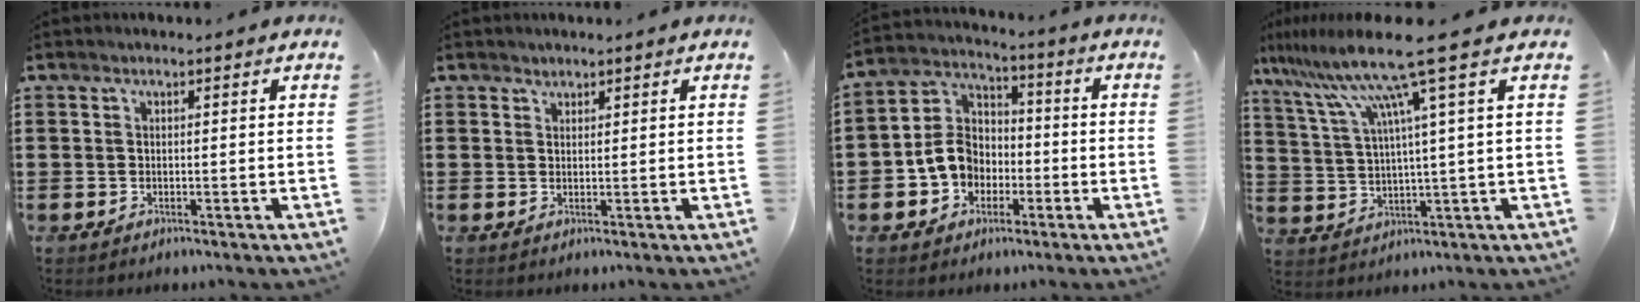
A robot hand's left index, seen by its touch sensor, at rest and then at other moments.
{"total": 1.2, "force": [1.1, 0.4, -0.1], "torque": [-0.001, 0.000, 0.023]}
{"total": 8.1, "force": [-2.1, 6.9, 3.7], "torque": [-0.107, 0.016, -0.045]}
{"total": 10.9, "force": [6.3, -0.6, 8.9], "torque": [-0.200, -0.025, 0.095]}